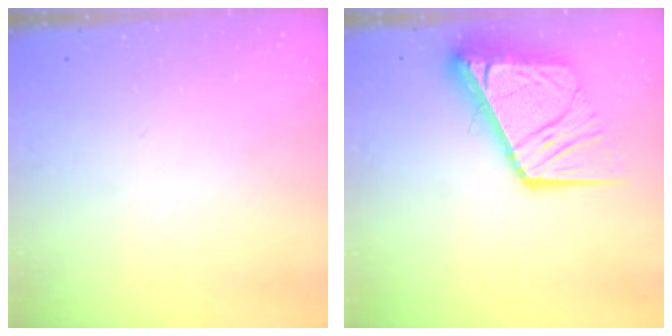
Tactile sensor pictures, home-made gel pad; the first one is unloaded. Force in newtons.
{"total": 16.5, "press": 16.3, "slide": 2.0}